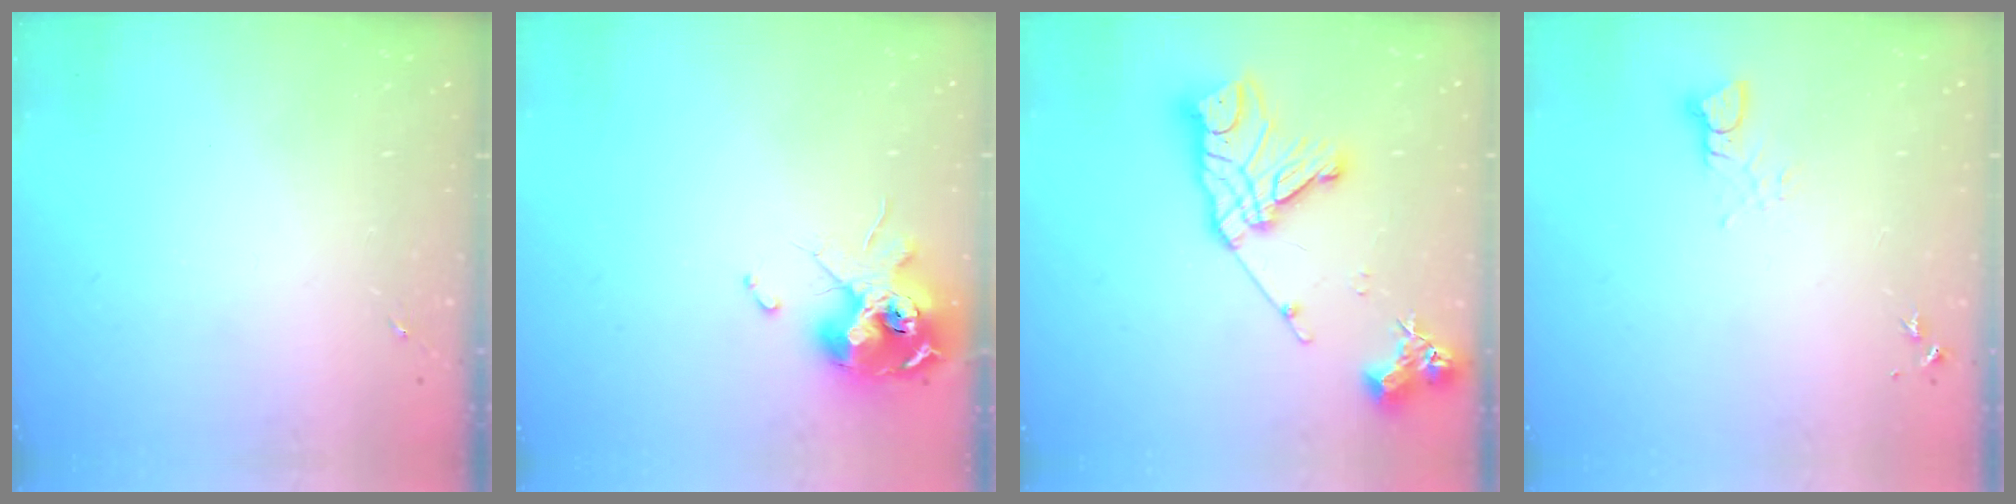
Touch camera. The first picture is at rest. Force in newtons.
{"total": 13.2, "press": 13.1, "slide": 1.8}
{"total": 17.7, "press": 17.6, "slide": 1.3}
{"total": 3.1, "press": 3.1, "slide": 0.4}